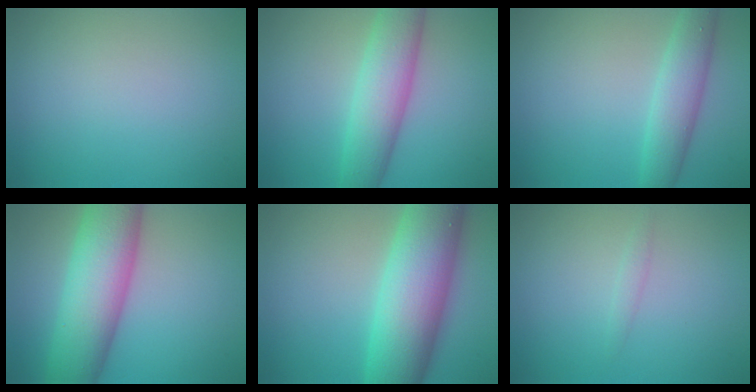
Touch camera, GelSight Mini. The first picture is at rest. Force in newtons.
{"total": 6.1, "press": 6.1, "slide": 0.2}
{"total": 3.9, "press": 3.9, "slide": 0.1}
{"total": 10.1, "press": 10.1, "slide": 0.2}
{"total": 12.1, "press": 12.0, "slide": 0.4}
{"total": 0.7, "press": 0.7, "slide": 0.0}